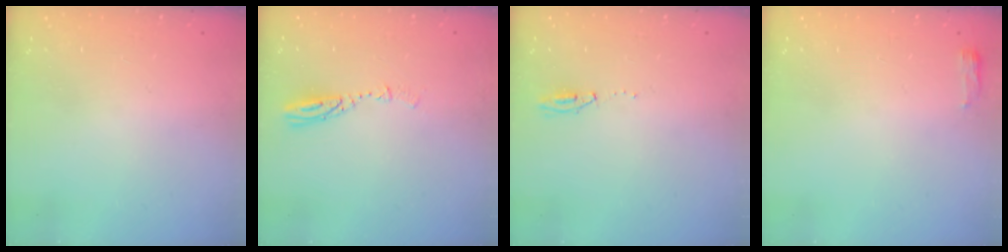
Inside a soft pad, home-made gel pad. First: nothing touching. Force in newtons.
{"total": 4.0, "press": 3.9, "slide": 0.2}
{"total": 5.0, "press": 3.7, "slide": 3.3}
{"total": 3.3, "press": 3.2, "slide": 1.0}